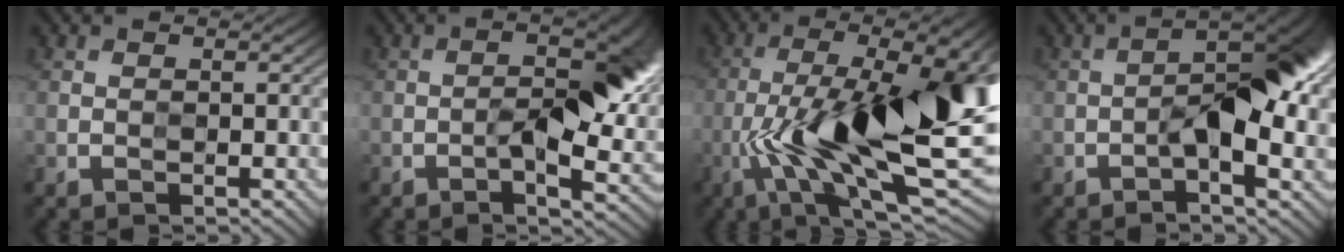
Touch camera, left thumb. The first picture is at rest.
{"total": 7.7, "force": [-0.8, 2.6, 7.2], "torque": [-0.113, 0.003, -0.012]}
{"total": 18.3, "force": [-3.8, 5.5, 17.0], "torque": [-0.269, 0.010, -0.061]}
{"total": 8.3, "force": [-1.3, 2.9, 7.7], "torque": [-0.115, 0.017, -0.026]}